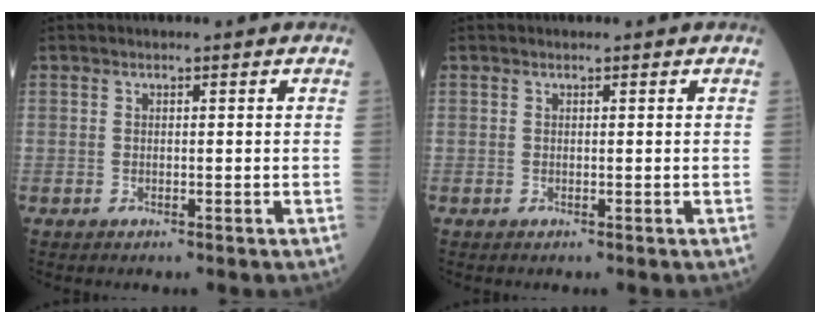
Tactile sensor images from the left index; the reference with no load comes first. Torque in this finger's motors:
{"motor_torque": [-0.15, 0.15, 0.02, 0.00]}